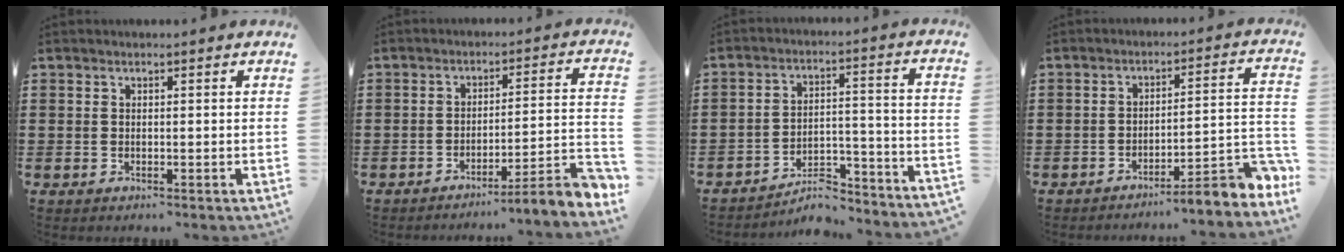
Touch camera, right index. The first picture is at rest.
{"total": 4.4, "force": [-3.3, -0.5, 2.8], "torque": [-0.050, -0.026, -0.069]}
{"total": 6.4, "force": [-5.9, 1.1, 2.3], "torque": [-0.033, 0.006, -0.113]}
{"total": 5.8, "force": [-4.5, 0.2, 3.6], "torque": [-0.056, -0.015, -0.087]}